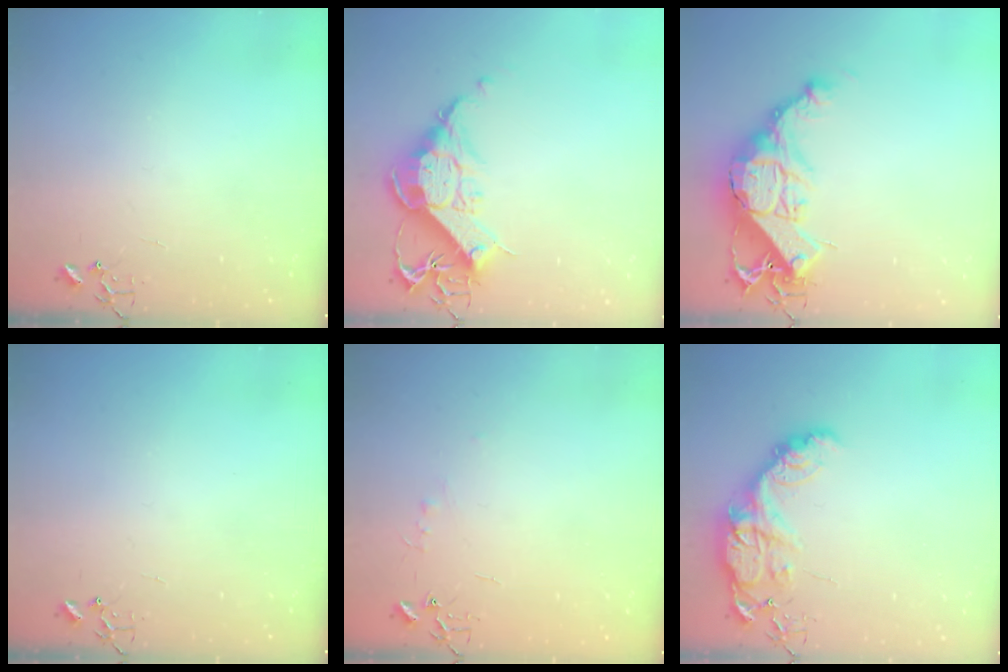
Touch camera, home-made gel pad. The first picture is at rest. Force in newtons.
{"total": 13.7, "press": 13.6, "slide": 1.3}
{"total": 18.1, "press": 18.0, "slide": 1.6}
{"total": 0.0}
{"total": 3.3, "press": 3.2, "slide": 0.5}
{"total": 13.9, "press": 13.9, "slide": 1.1}